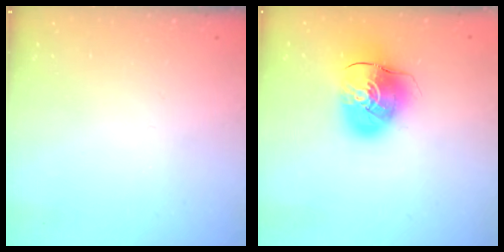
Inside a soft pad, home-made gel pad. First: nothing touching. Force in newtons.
{"total": 10.8, "press": 10.6, "slide": 1.6}